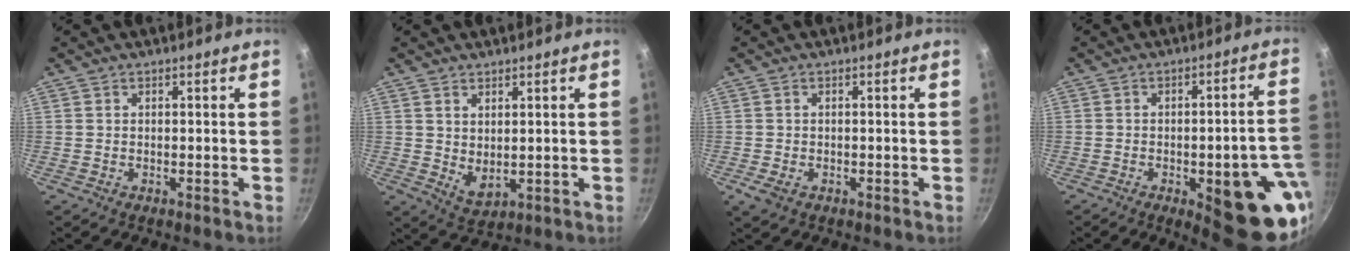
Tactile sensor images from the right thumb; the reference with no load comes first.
{"total": 4.3, "force": [1.5, 2.4, 3.2], "torque": [-0.050, -0.021, 0.034]}
{"total": 2.4, "force": [-1.0, 1.7, 1.4], "torque": [-0.029, -0.002, -0.015]}
{"total": 19.7, "force": [-6.6, 6.6, 17.4], "torque": [-0.150, 0.020, -0.079]}